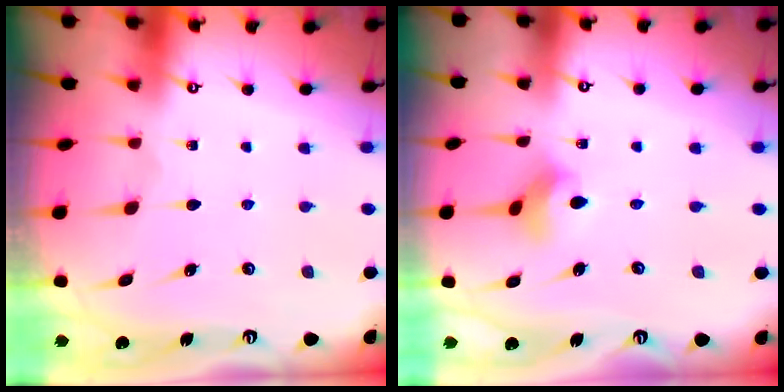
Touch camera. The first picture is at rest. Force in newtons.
{"total": 4.3, "press": 4.2, "slide": 0.9}